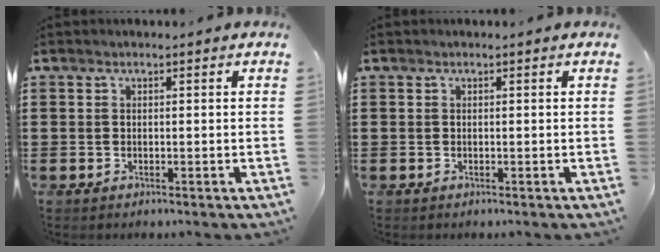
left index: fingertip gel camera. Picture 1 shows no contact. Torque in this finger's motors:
{"motor_torque": [-0.16, 0.17, 0.00, -0.01]}